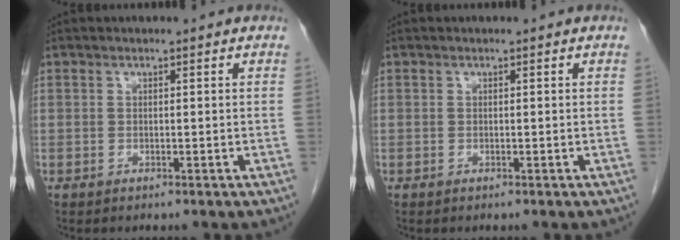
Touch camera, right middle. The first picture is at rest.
{"total": 0.0}